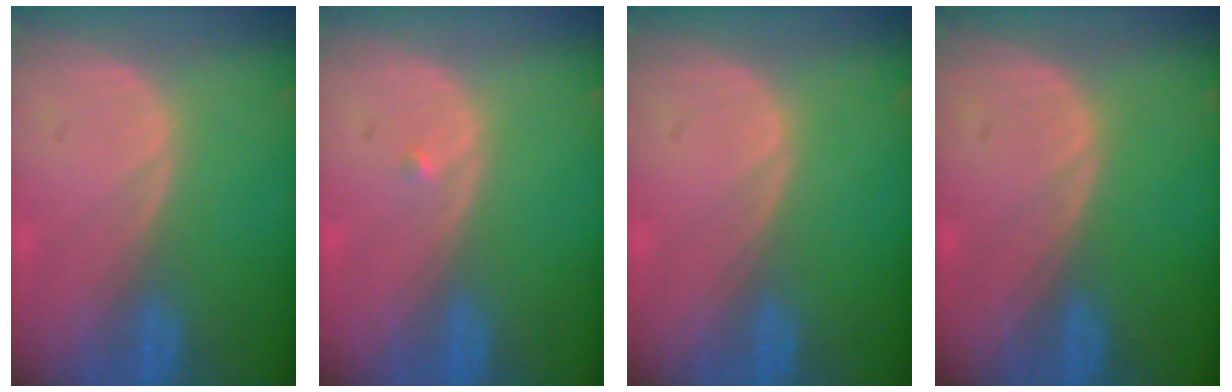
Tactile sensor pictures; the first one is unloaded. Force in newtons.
{"total": 0.6, "press": 0.5, "slide": 0.4}
{"total": 0.0}
{"total": 0.0}